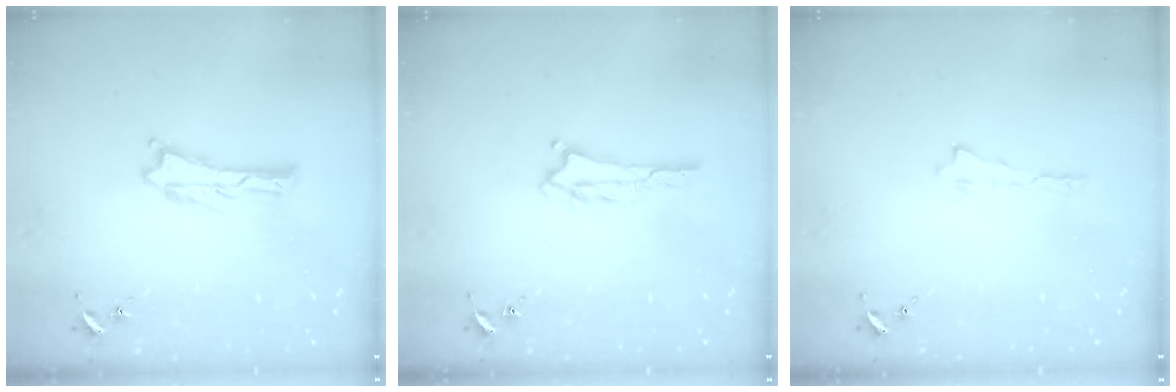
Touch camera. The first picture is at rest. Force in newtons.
{"total": 1.4, "press": 1.4, "slide": 0.2}
{"total": 0.0}